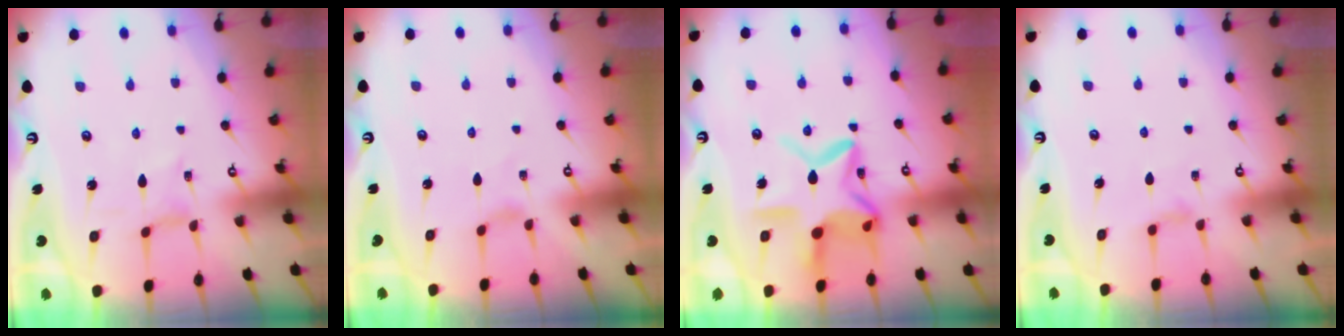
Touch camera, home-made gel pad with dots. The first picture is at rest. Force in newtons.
{"total": 0.6, "press": 0.6, "slide": 0.2}
{"total": 15.3, "press": 15.3, "slide": 1.2}
{"total": 3.0, "press": 2.9, "slide": 0.5}